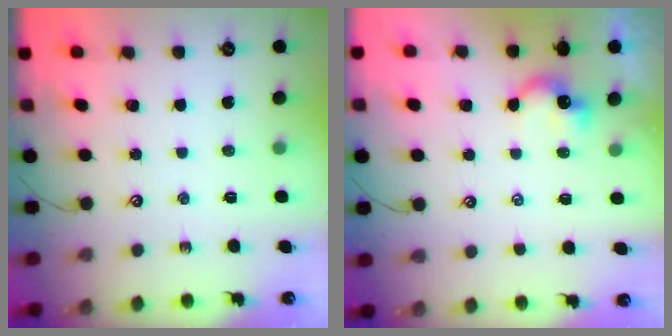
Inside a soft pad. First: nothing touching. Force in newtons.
{"total": 1.6, "press": 1.5, "slide": 0.4}